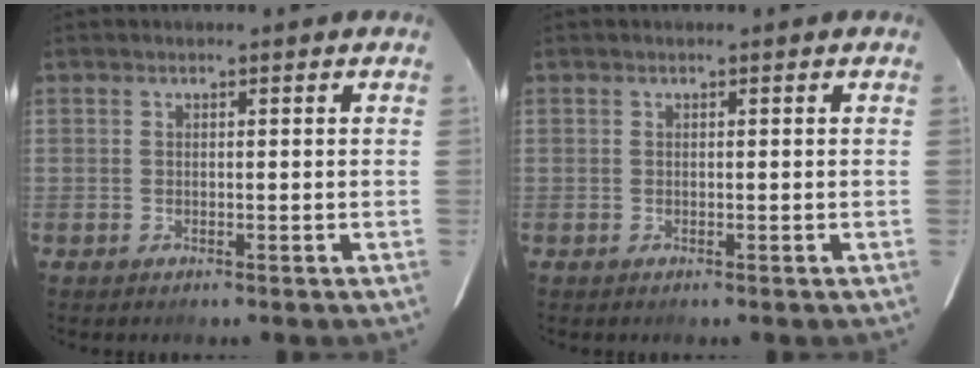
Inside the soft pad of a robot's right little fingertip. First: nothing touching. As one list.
[{"total": 0.0}]